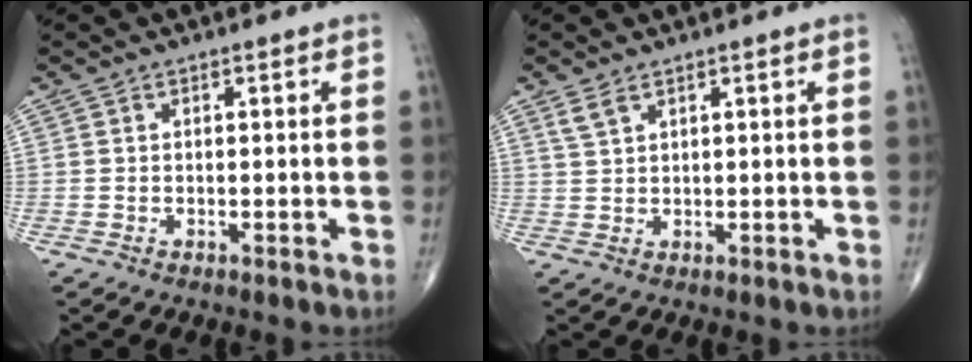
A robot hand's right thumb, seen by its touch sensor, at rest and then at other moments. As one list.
[{"total": 2.3, "force": [1.6, 1.0, 1.3], "torque": [-0.028, 0.000, 0.040]}]